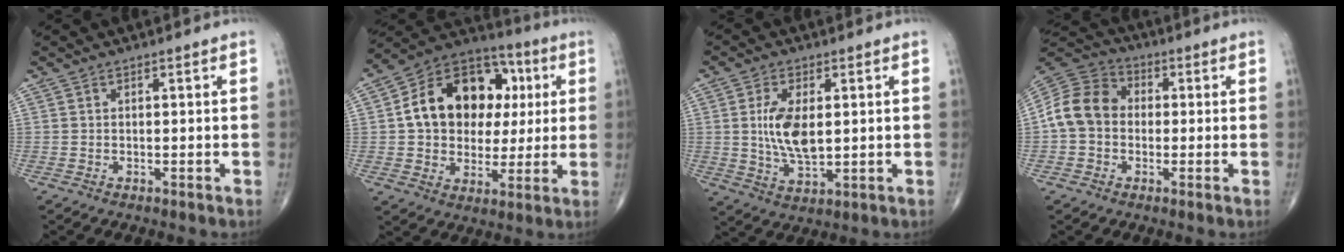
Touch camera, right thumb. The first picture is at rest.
{"total": 19.7, "force": [3.2, 14.7, 12.7], "torque": [-0.163, 0.022, 0.050]}
{"total": 9.1, "force": [1.0, 4.5, 7.8], "torque": [-0.147, -0.013, 0.025]}
{"total": 11.0, "force": [-0.5, 9.0, 6.3], "torque": [-0.108, 0.035, -0.022]}